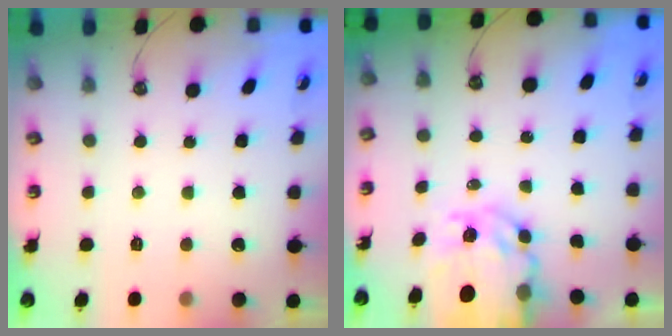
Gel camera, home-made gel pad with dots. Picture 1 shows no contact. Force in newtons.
{"total": 11.9, "press": 11.8, "slide": 1.1}